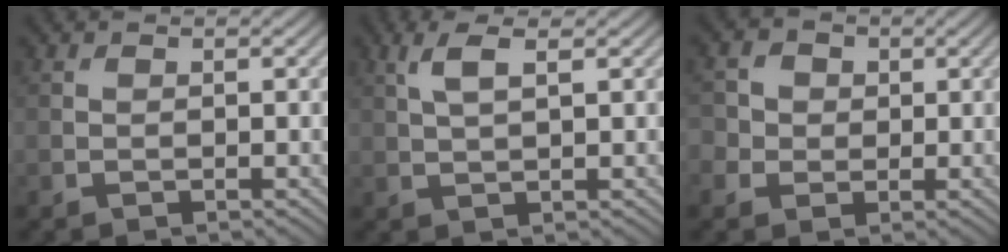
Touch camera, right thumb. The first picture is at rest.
{"total": 3.4, "force": [1.6, 0.8, 2.9], "torque": [-0.069, 0.006, 0.033]}
{"total": 3.4, "force": [0.2, 3.2, 1.0], "torque": [-0.034, 0.006, -0.006]}